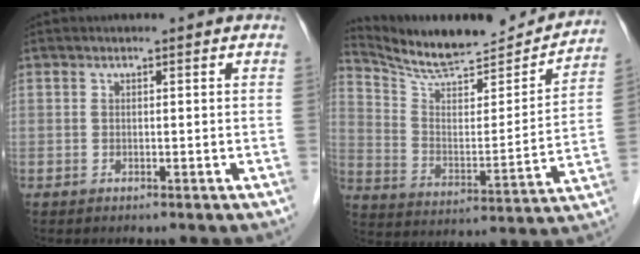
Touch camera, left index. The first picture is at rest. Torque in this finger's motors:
{"motor_torque": [-0.72, -0.76, 0.04, 0.02]}